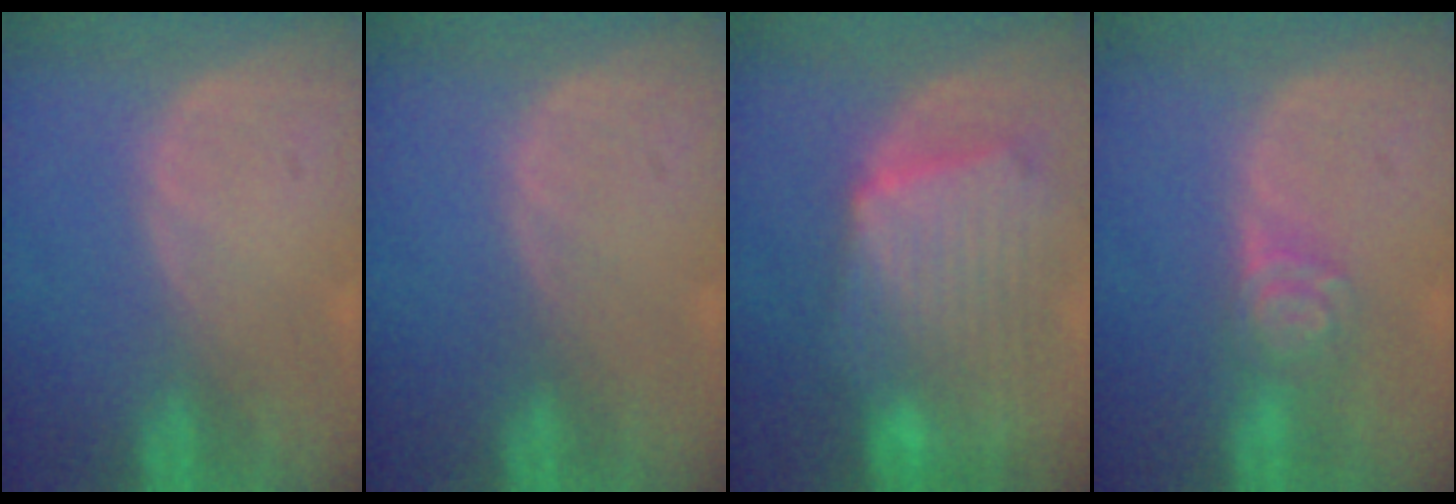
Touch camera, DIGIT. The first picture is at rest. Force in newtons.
{"total": 0.0}
{"total": 10.7, "press": 9.3, "slide": 5.4}
{"total": 4.3, "press": 3.9, "slide": 1.9}